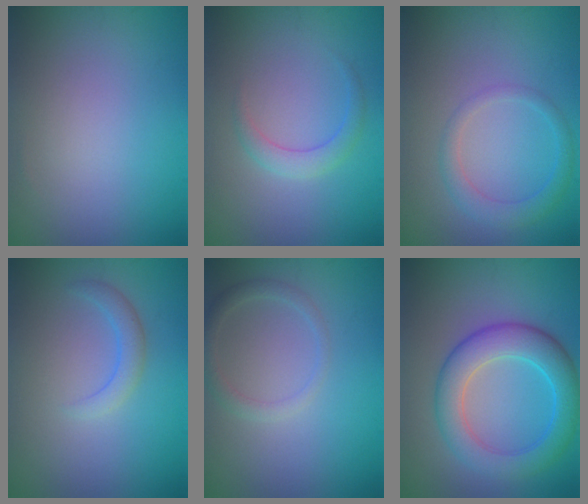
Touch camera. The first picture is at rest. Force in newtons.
{"total": 1.9, "press": 1.9, "slide": 0.1}
{"total": 2.3, "press": 2.3, "slide": 0.1}
{"total": 1.8, "press": 1.8, "slide": 0.2}
{"total": 1.7, "press": 1.7, "slide": 0.1}
{"total": 6.1, "press": 6.1, "slide": 0.1}